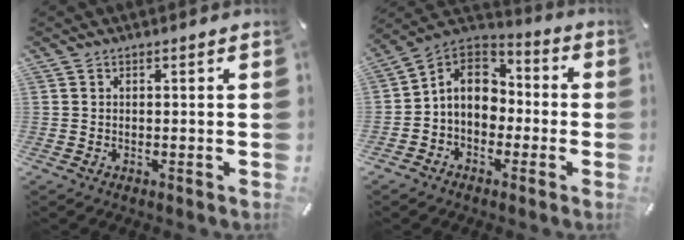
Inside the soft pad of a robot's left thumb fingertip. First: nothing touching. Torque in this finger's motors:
{"motor_torque": [1.51, 3.28, 1.03, 0.76, 0.15]}